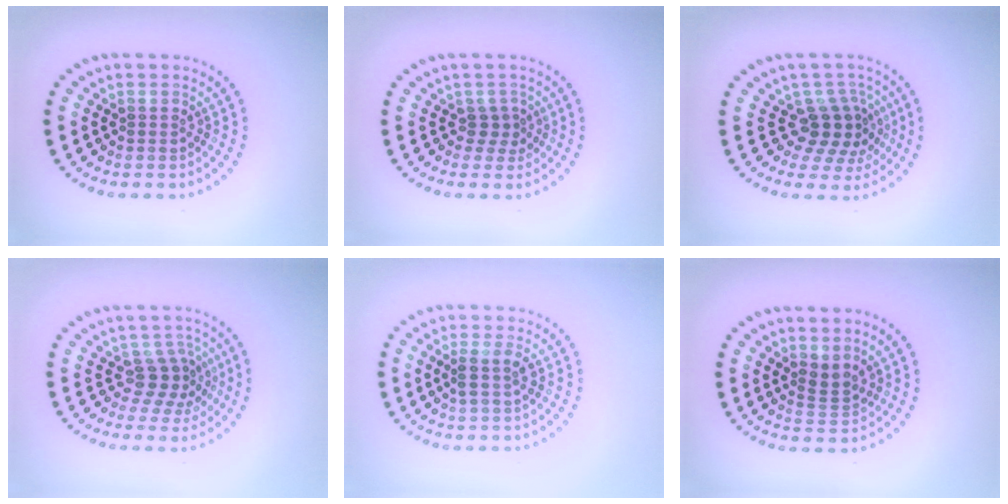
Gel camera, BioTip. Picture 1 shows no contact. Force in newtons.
{"total": 1.6, "press": 1.0, "slide": 1.2}
{"total": 3.8, "press": 2.8, "slide": 2.5}
{"total": 2.9, "press": 2.3, "slide": 1.8}
{"total": 1.6, "press": 1.3, "slide": 0.9}
{"total": 1.9, "press": 1.3, "slide": 1.4}